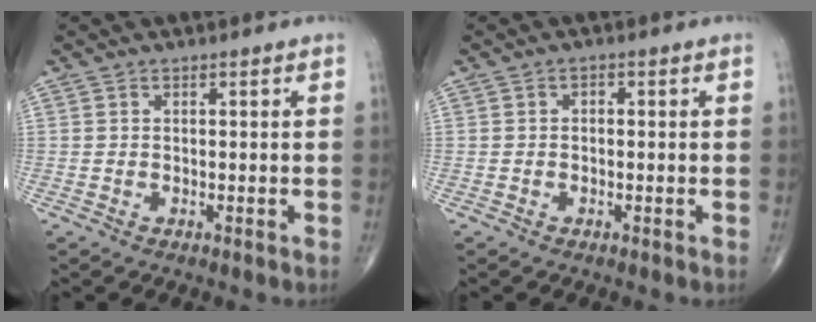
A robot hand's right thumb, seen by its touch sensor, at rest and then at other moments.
{"total": 0.8, "force": [-0.1, 0.6, 0.5], "torque": [0.000, 0.005, -0.006]}